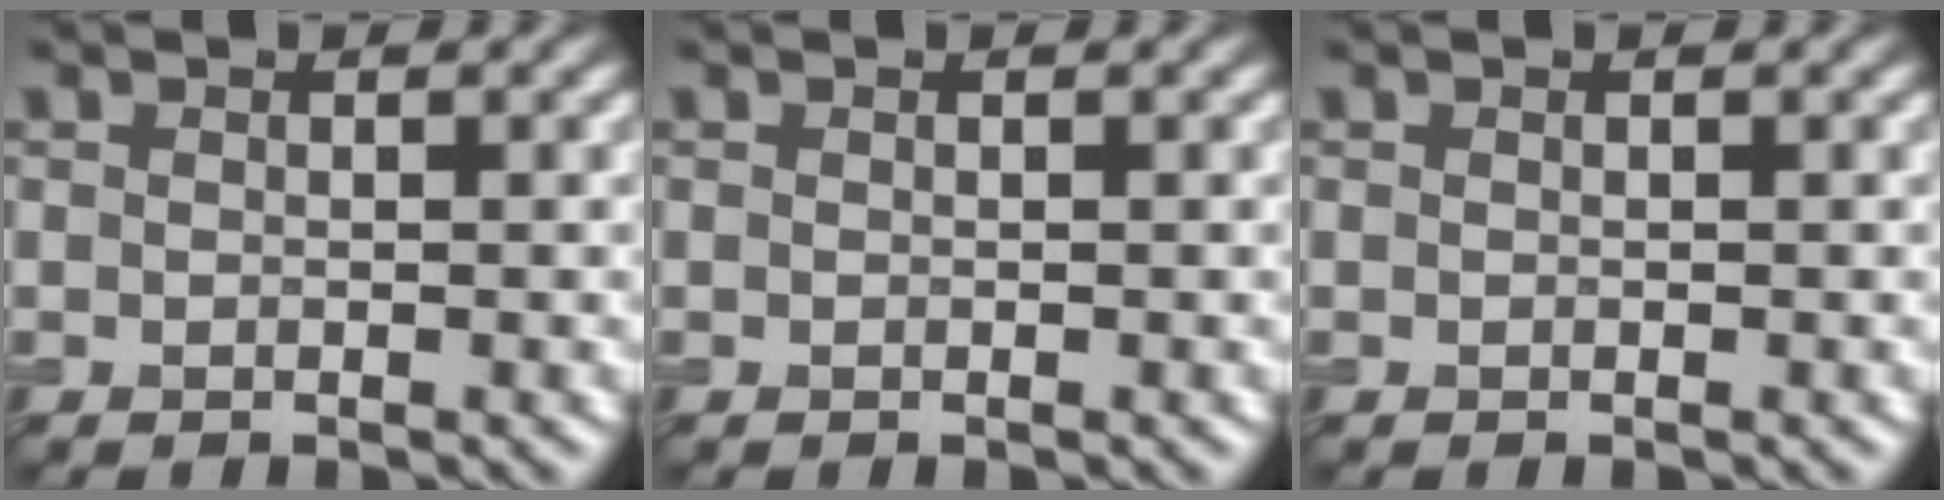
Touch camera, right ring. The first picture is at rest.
{"total": 0.0}
{"total": 0.0}